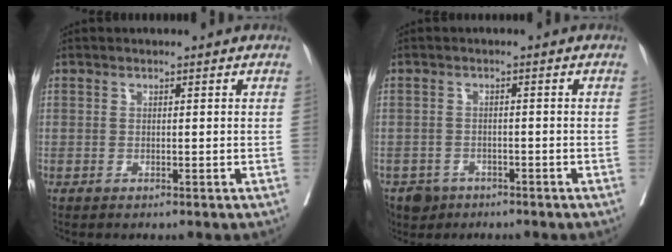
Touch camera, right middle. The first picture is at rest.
{"total": 4.3, "force": [-3.2, 2.8, 0.7], "torque": [-0.007, 0.002, -0.052]}